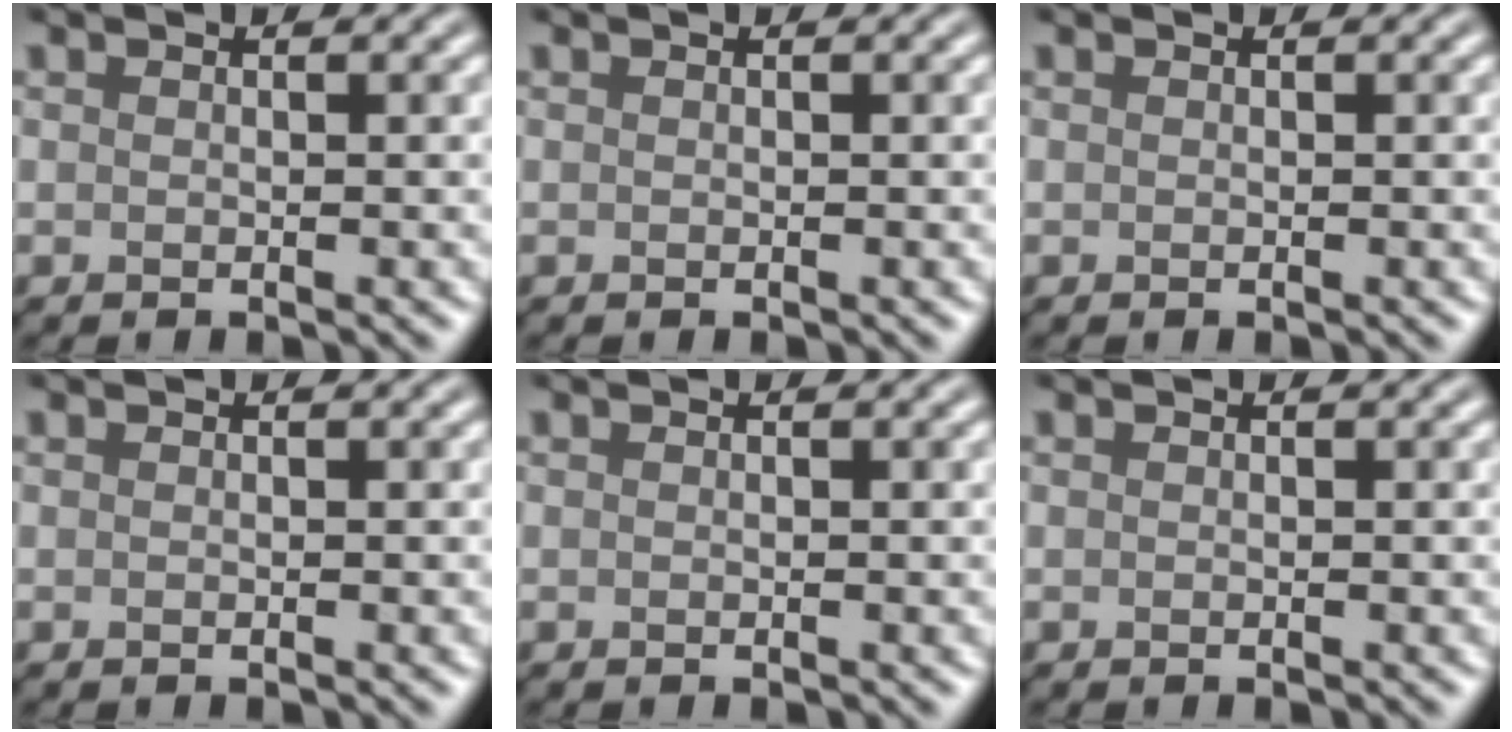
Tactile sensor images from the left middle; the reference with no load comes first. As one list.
[{"total": 0.0}, {"total": 0.0}, {"total": 0.0}, {"total": 0.0}, {"total": 0.0}]